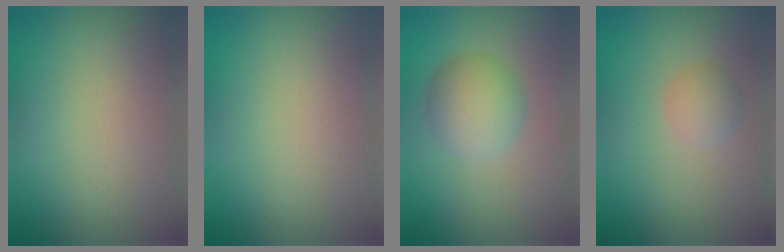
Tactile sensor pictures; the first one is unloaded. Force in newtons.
{"total": 0.0}
{"total": 4.1, "press": 4.1, "slide": 0.1}
{"total": 1.7, "press": 1.7, "slide": 0.0}